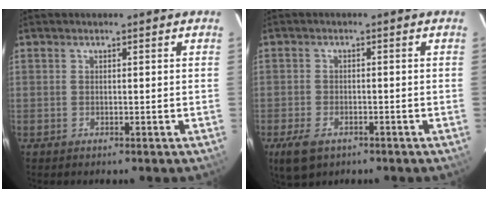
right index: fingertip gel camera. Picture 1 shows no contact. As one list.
[{"total": 5.9, "force": [-3.4, 3.4, 3.4], "torque": [-0.084, -0.014, -0.060]}]